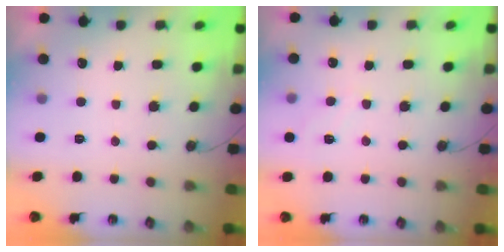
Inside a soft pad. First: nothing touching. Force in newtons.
{"total": 4.5, "press": 4.5, "slide": 0.5}